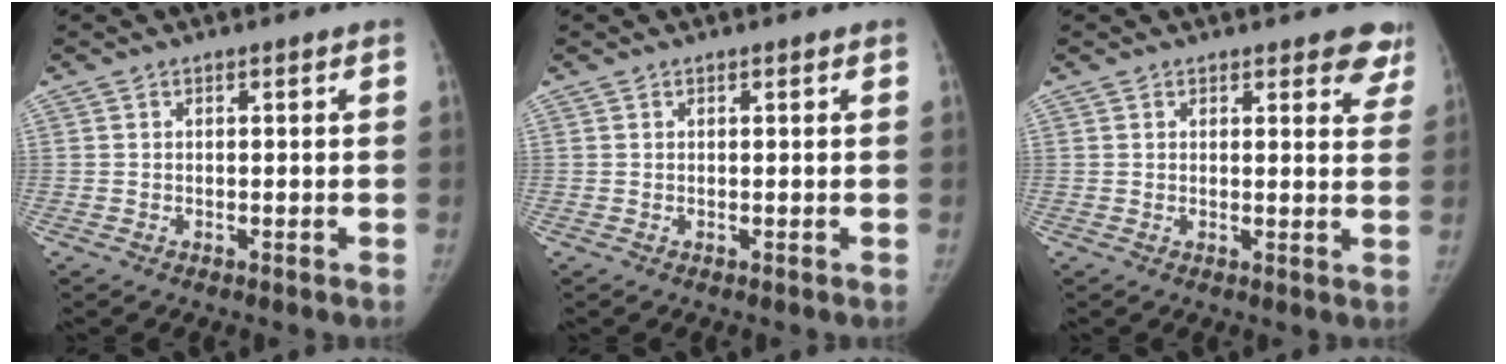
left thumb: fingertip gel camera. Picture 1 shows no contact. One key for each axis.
{"total": 0.0}
{"total": 6.3, "fx": 5.0, "fy": 2.6, "fz": 2.7, "tx": 0.011, "ty": -0.024, "tz": 0.040}